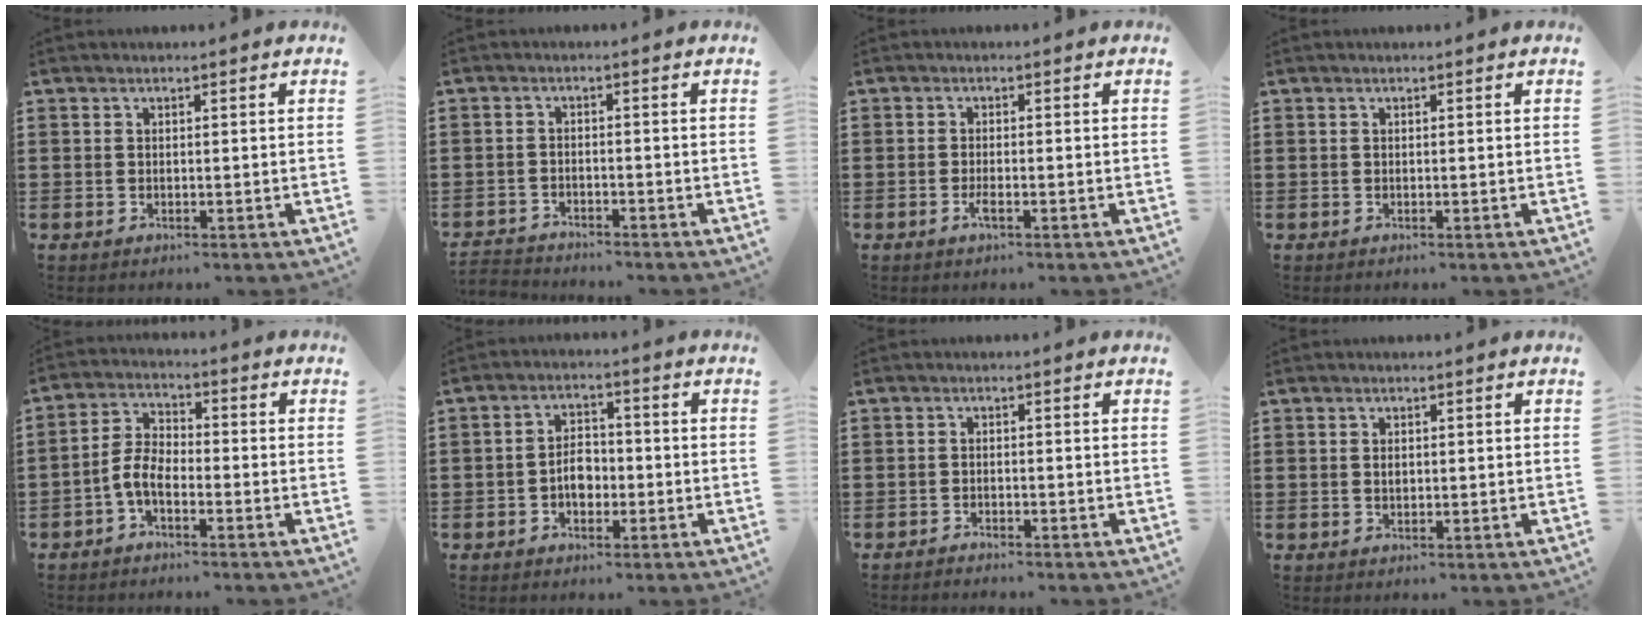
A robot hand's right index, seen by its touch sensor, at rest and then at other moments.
{"total": 2.0, "force": [-2.0, 0.1, -0.4], "torque": [0.001, 0.002, -0.044]}
{"total": 1.8, "force": [-0.9, 0.3, 1.5], "torque": [-0.036, -0.005, -0.017]}
{"total": 0.0}
{"total": 4.8, "force": [-2.4, 2.2, 3.5], "torque": [-0.090, 0.004, -0.055]}
{"total": 4.0, "force": [-1.2, 2.6, 2.8], "torque": [-0.047, 0.004, -0.024]}
{"total": 1.0, "force": [-1.0, -0.1, -0.2], "torque": [0.002, 0.005, -0.021]}
{"total": 1.1, "force": [0.1, 0.6, 0.9], "torque": [-0.019, 0.003, 0.002]}